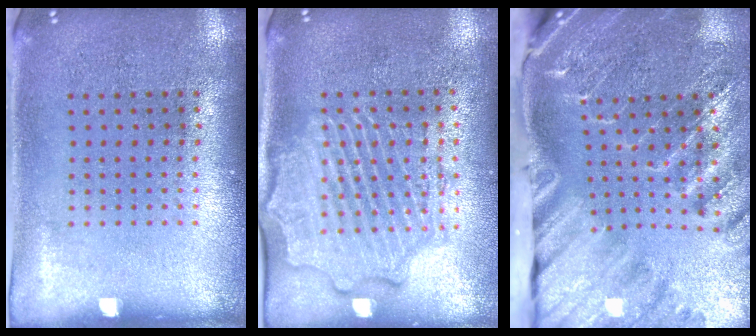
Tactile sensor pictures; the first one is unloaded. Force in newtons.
{"total": 2.5, "press": 2.3, "slide": 0.8}
{"total": 3.2, "press": 3.0, "slide": 1.1}